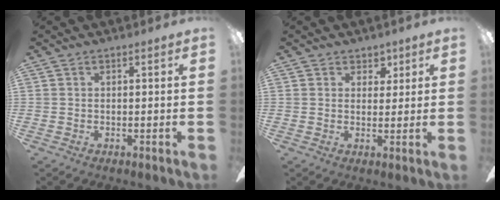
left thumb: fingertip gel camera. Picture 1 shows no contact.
{"total": 3.5, "force": [2.2, 2.8, 0.3], "torque": [0.007, -0.008, 0.036]}